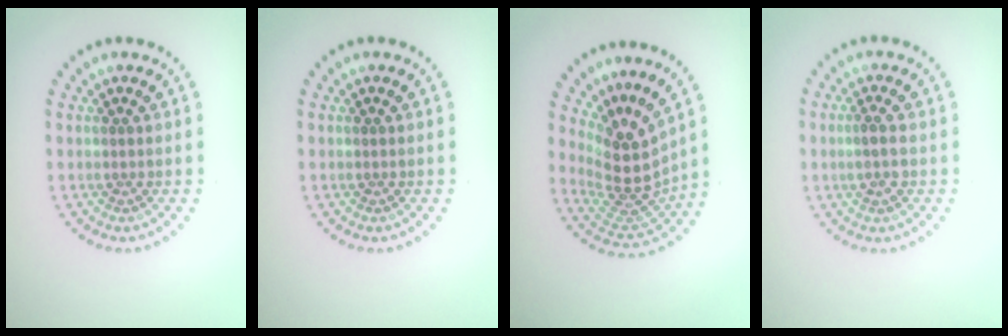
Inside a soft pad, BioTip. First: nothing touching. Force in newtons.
{"total": 0.0}
{"total": 5.0, "press": 3.7, "slide": 3.4}
{"total": 1.6, "press": 1.5, "slide": 0.5}